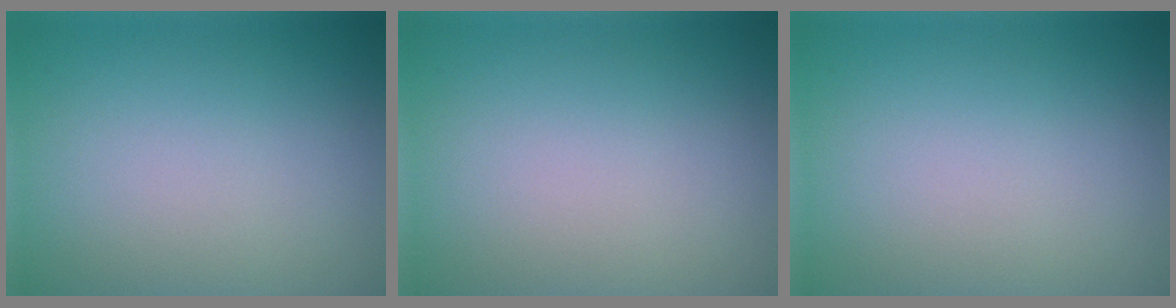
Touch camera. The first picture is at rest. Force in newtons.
{"total": 0.0}
{"total": 0.0}